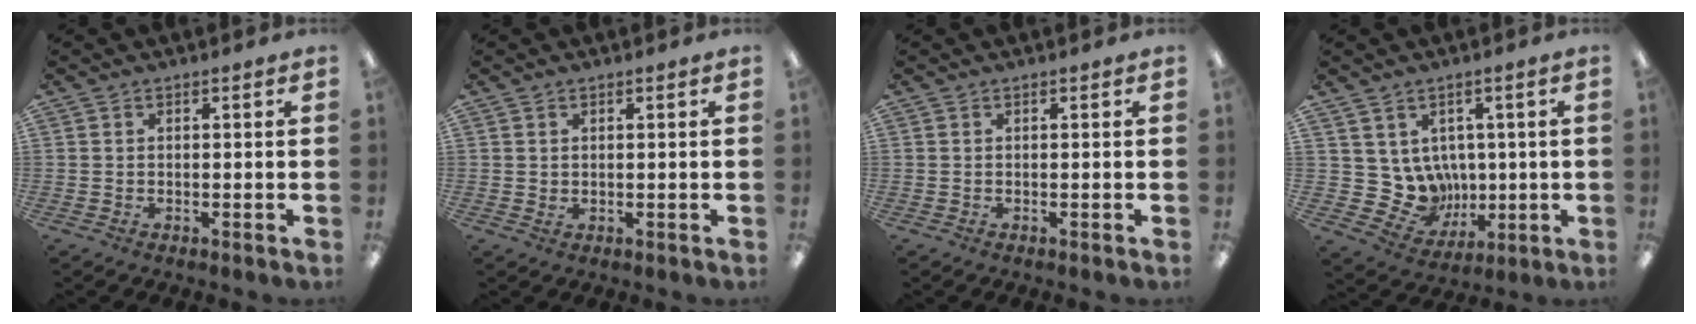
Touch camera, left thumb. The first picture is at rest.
{"total": 0.8, "force": [0.6, 0.5, 0.3], "torque": [-0.007, 0.002, 0.010]}
{"total": 0.0}
{"total": 8.9, "force": [2.9, 8.1, 2.4], "torque": [-0.066, -0.030, 0.069]}